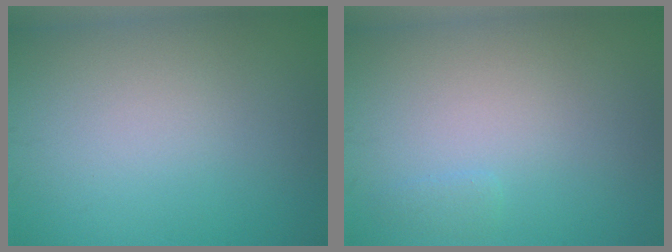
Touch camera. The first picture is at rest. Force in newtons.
{"total": 0.6, "press": 0.6, "slide": 0.1}